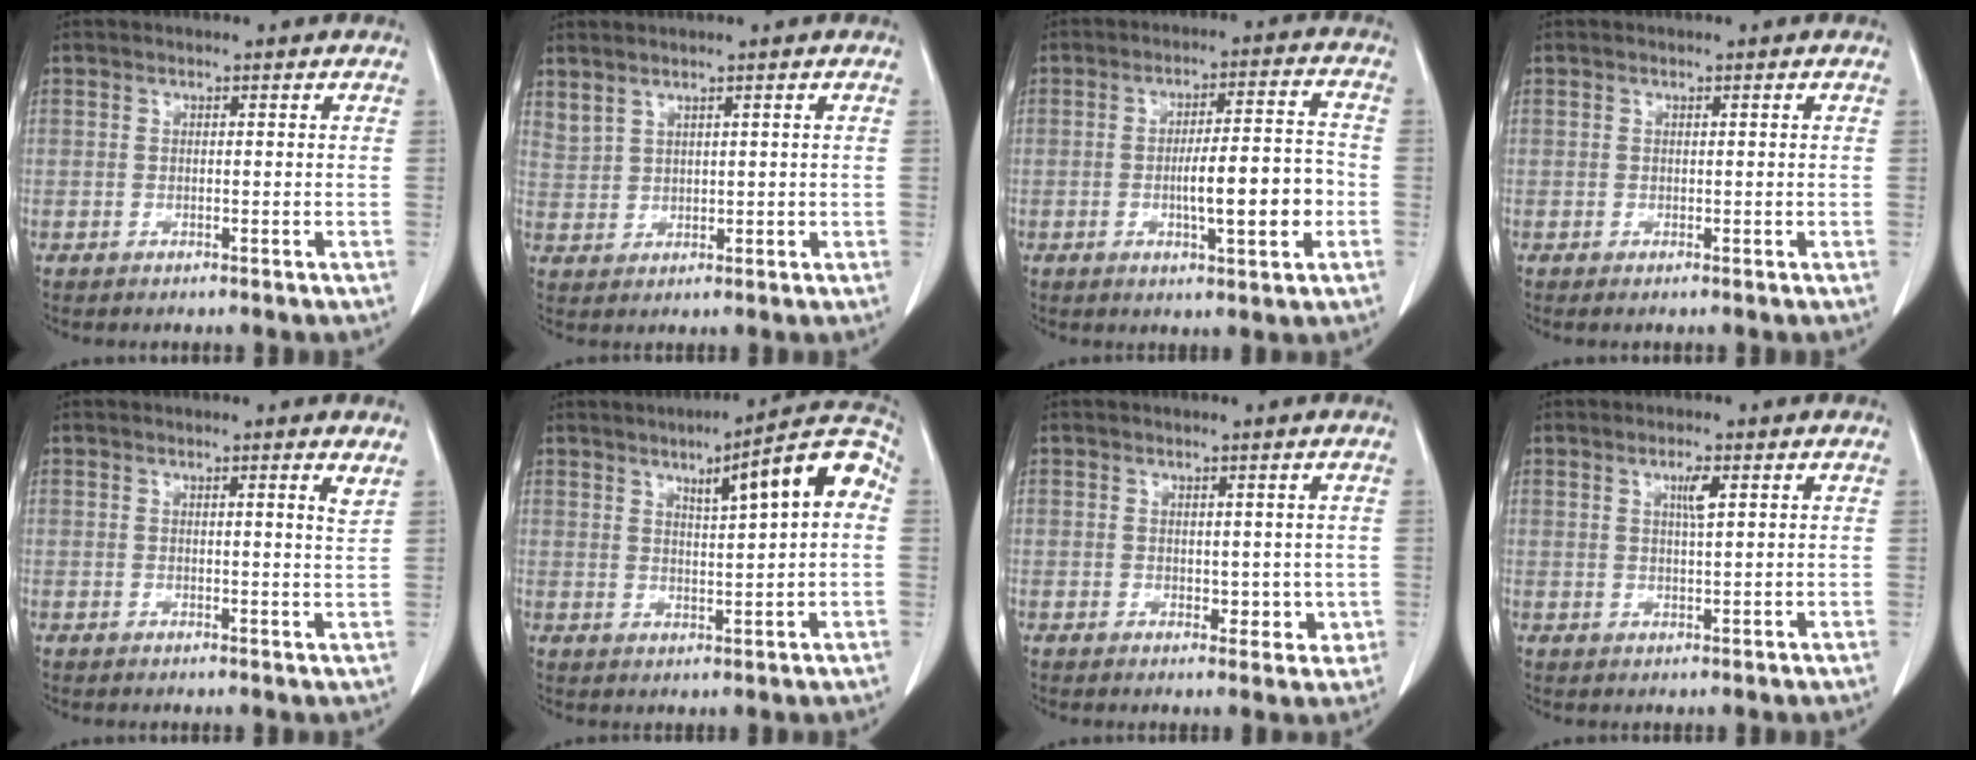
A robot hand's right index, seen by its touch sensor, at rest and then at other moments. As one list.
[{"total": 2.7, "force": [2.3, 1.1, 0.8], "torque": [-0.020, 0.005, 0.059]}, {"total": 9.5, "force": [-2.2, 1.4, 9.1], "torque": [-0.145, 0.011, -0.031]}, {"total": 0.0}, {"total": 2.2, "force": [1.7, -0.3, 1.4], "torque": [-0.020, -0.011, 0.019]}, {"total": 10.7, "force": [3.1, 1.6, 10.1], "torque": [-0.136, 0.027, 0.041]}, {"total": 3.0, "force": [0.3, 2.2, 2.0], "torque": [-0.014, -0.004, 0.010]}, {"total": 2.5, "force": [1.2, 0.3, 2.2], "torque": [-0.040, -0.001, 0.023]}]